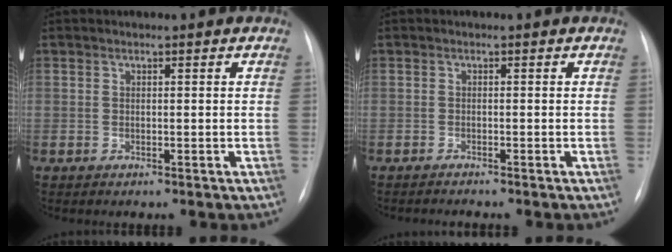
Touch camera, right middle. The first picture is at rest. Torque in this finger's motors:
{"motor_torque": [0.58, -0.63, 0.05, 0.01]}